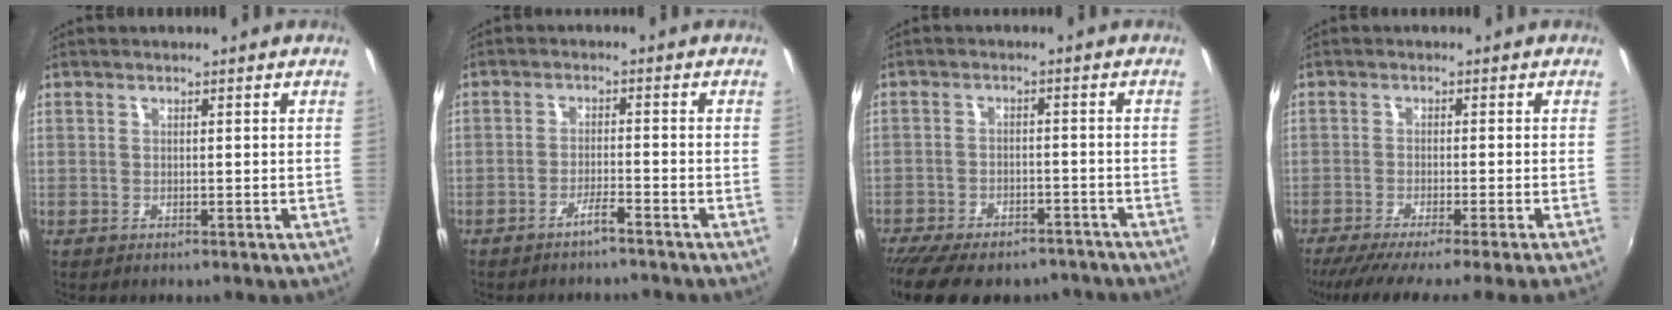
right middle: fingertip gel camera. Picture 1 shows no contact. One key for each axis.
{"total": 2.7, "fx": -2.4, "fy": 0.0, "fz": 1.3, "tx": -0.039, "ty": 0.002, "tz": -0.041}
{"total": 17.7, "fx": -14.2, "fy": 7.1, "fz": 7.7, "tx": -0.172, "ty": -0.018, "tz": -0.197}
{"total": 8.3, "fx": -7.0, "fy": -2.0, "fz": 3.9, "tx": -0.087, "ty": -0.038, "tz": -0.116}